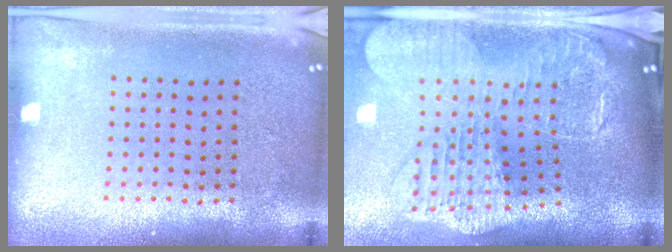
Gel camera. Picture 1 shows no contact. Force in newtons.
{"total": 3.4, "press": 2.7, "slide": 2.0}